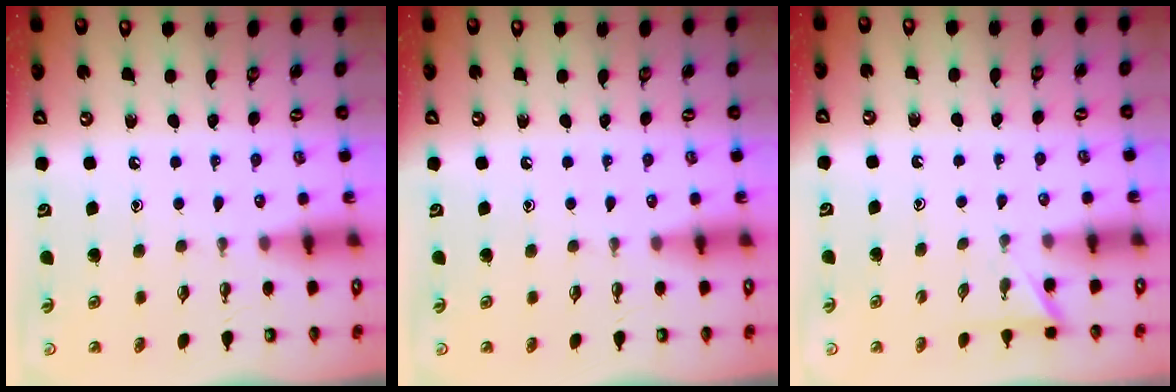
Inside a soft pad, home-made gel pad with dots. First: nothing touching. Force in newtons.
{"total": 0.0}
{"total": 2.3, "press": 2.3, "slide": 0.2}